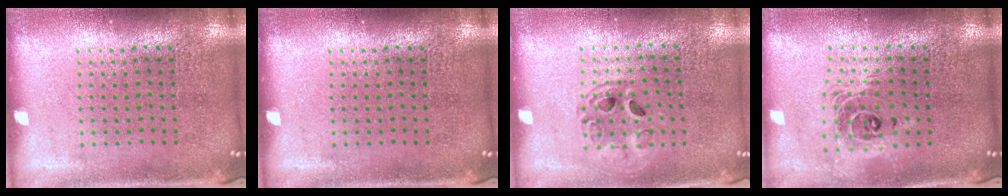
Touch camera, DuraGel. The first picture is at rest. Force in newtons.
{"total": 0.0}
{"total": 1.3, "press": 1.3, "slide": 0.4}
{"total": 1.8, "press": 1.4, "slide": 1.1}